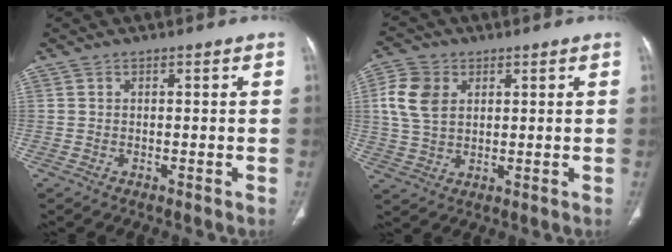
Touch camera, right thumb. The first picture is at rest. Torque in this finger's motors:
{"motor_torque": [-0.49, 0.89, 0.85, 0.08, 0.00]}